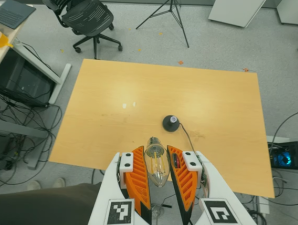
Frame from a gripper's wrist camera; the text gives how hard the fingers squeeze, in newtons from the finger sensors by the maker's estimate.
{"total": 13.0, "left": 13.4, "right": 12.7}